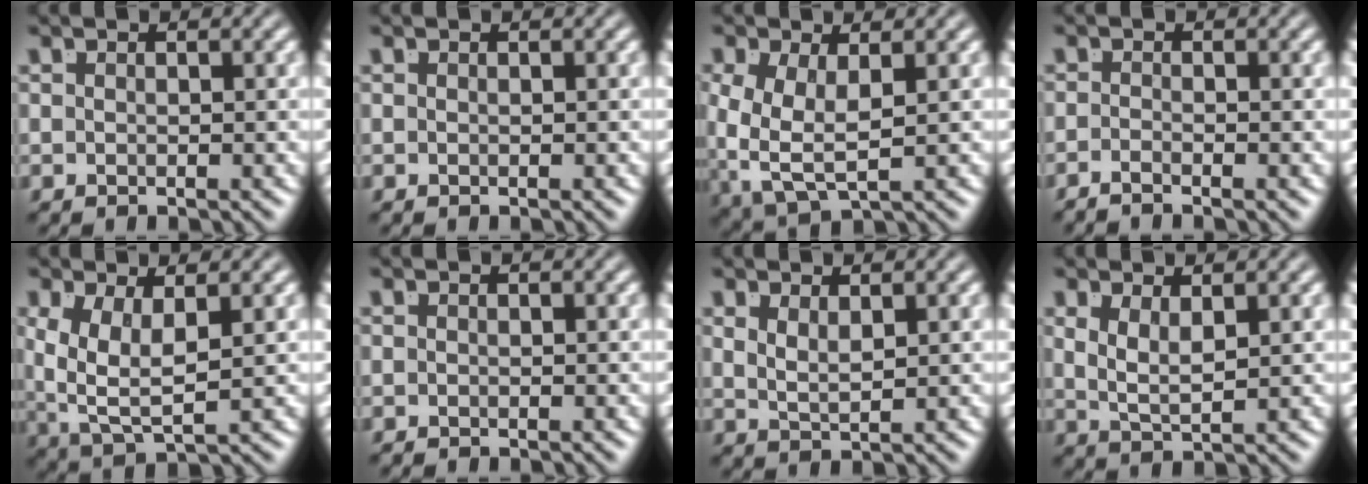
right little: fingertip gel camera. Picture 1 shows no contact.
{"total": 0.0}
{"total": 5.5, "force": [-0.6, 3.7, 4.0], "torque": [-0.102, -0.038, 0.011]}
{"total": 1.6, "force": [-1.5, -0.6, 0.4], "torque": [-0.006, -0.010, -0.024]}
{"total": 5.0, "force": [0.0, 2.9, 4.1], "torque": [-0.103, -0.036, 0.026]}
{"total": 0.8, "force": [-0.4, -0.6, -0.1], "torque": [0.004, -0.005, -0.005]}
{"total": 1.8, "force": [0.9, 0.4, 1.5], "torque": [-0.034, -0.010, 0.024]}
{"total": 2.6, "force": [0.7, 1.0, 2.3], "torque": [-0.051, -0.013, 0.020]}